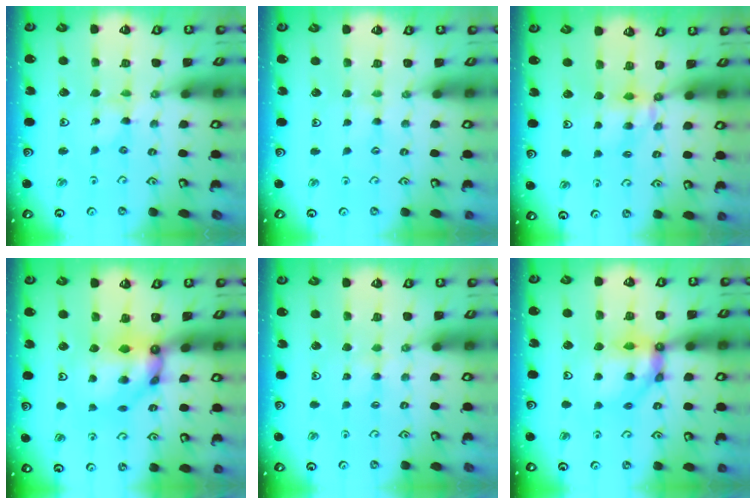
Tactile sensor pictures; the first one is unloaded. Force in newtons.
{"total": 1.7, "press": 1.7, "slide": 0.3}
{"total": 5.2, "press": 5.2, "slide": 0.6}
{"total": 8.5, "press": 8.4, "slide": 0.9}
{"total": 2.9, "press": 2.8, "slide": 0.5}
{"total": 10.4, "press": 10.4, "slide": 1.1}